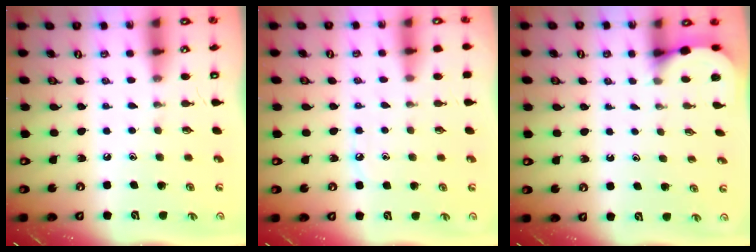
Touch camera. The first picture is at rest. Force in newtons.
{"total": 4.2, "press": 4.1, "slide": 0.6}
{"total": 2.6, "press": 2.6, "slide": 0.2}